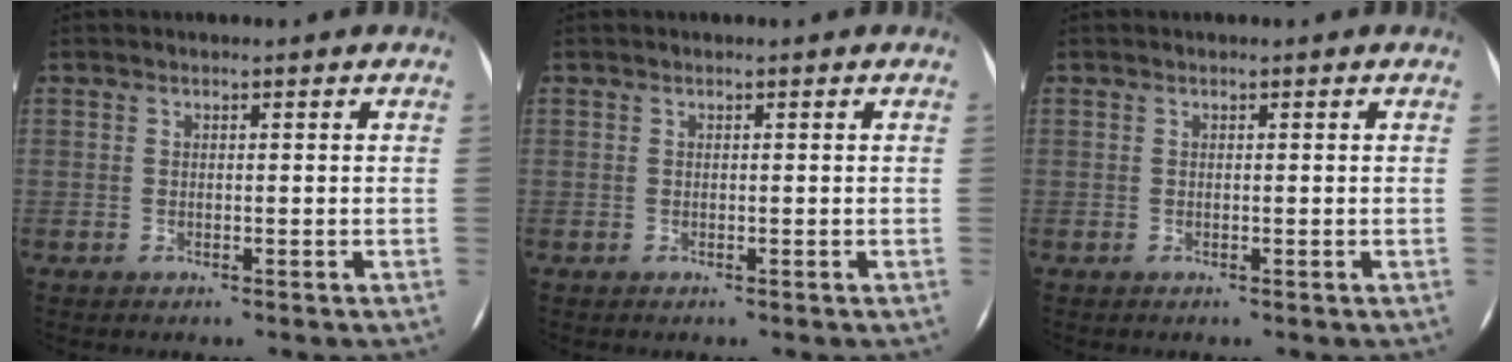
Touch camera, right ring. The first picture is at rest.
{"total": 0.0}
{"total": 0.0}